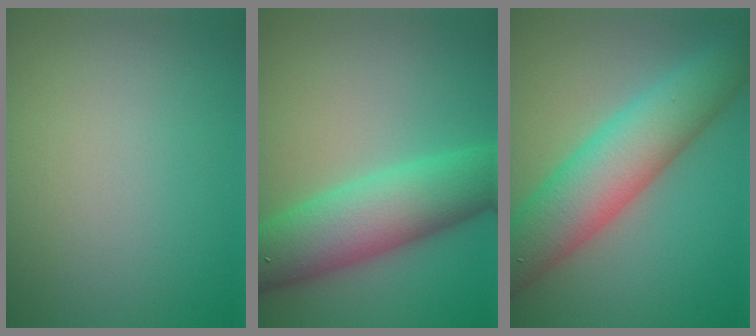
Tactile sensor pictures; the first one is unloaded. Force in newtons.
{"total": 8.7, "press": 8.7, "slide": 0.2}
{"total": 8.7, "press": 8.7, "slide": 0.4}